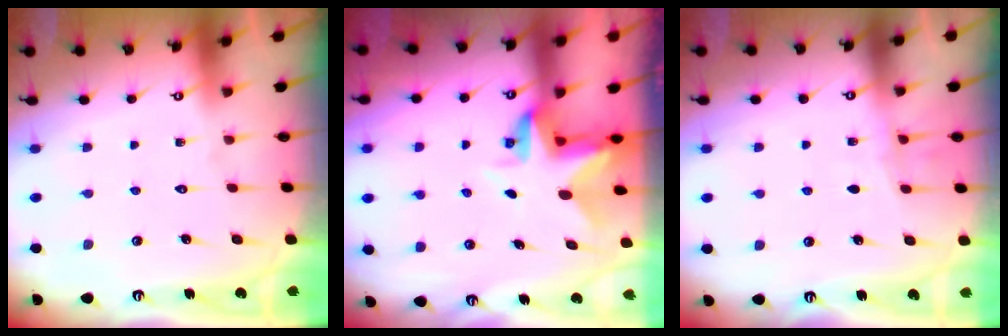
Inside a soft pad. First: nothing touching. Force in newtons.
{"total": 3.6, "press": 3.6, "slide": 0.1}
{"total": 6.1, "press": 6.1, "slide": 0.5}